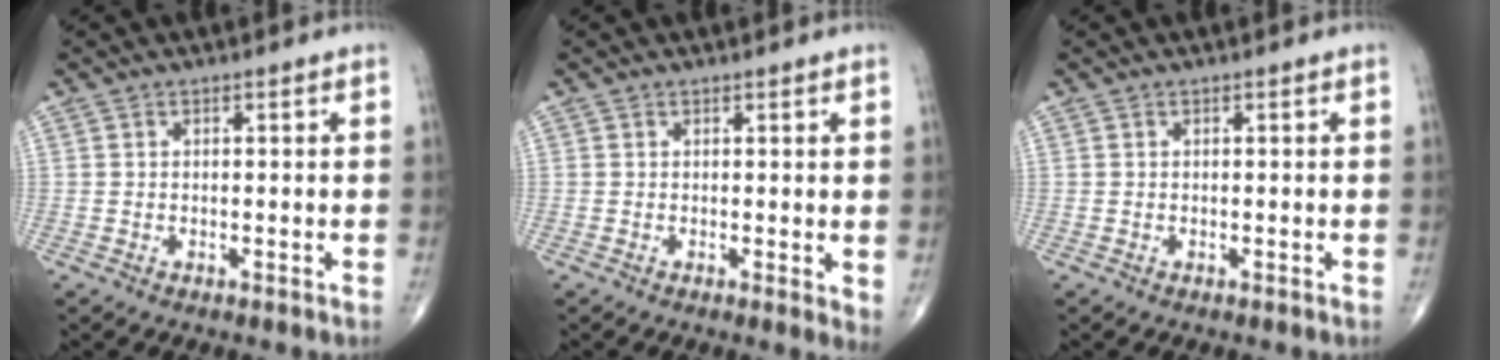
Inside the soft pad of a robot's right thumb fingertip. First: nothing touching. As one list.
[{"total": 2.1, "force": [0.7, 0.7, 1.9], "torque": [-0.027, -0.010, 0.008]}, {"total": 0.0}]